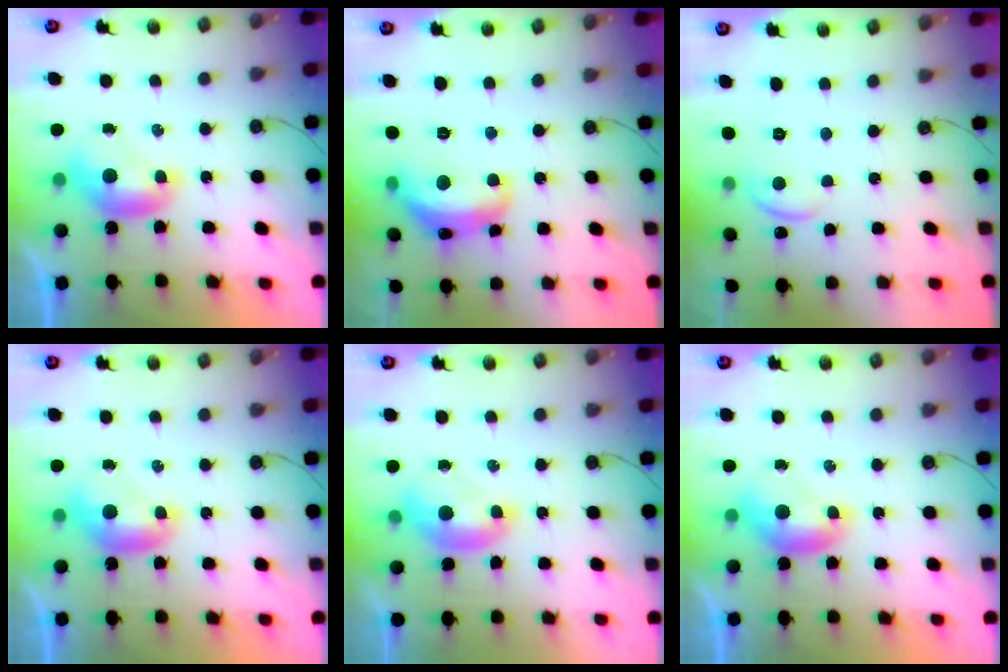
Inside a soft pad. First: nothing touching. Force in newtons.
{"total": 8.9, "press": 8.9, "slide": 0.6}
{"total": 1.9, "press": 1.8, "slide": 0.6}
{"total": 0.0}
{"total": 1.8, "press": 1.6, "slide": 0.6}
{"total": 0.0}